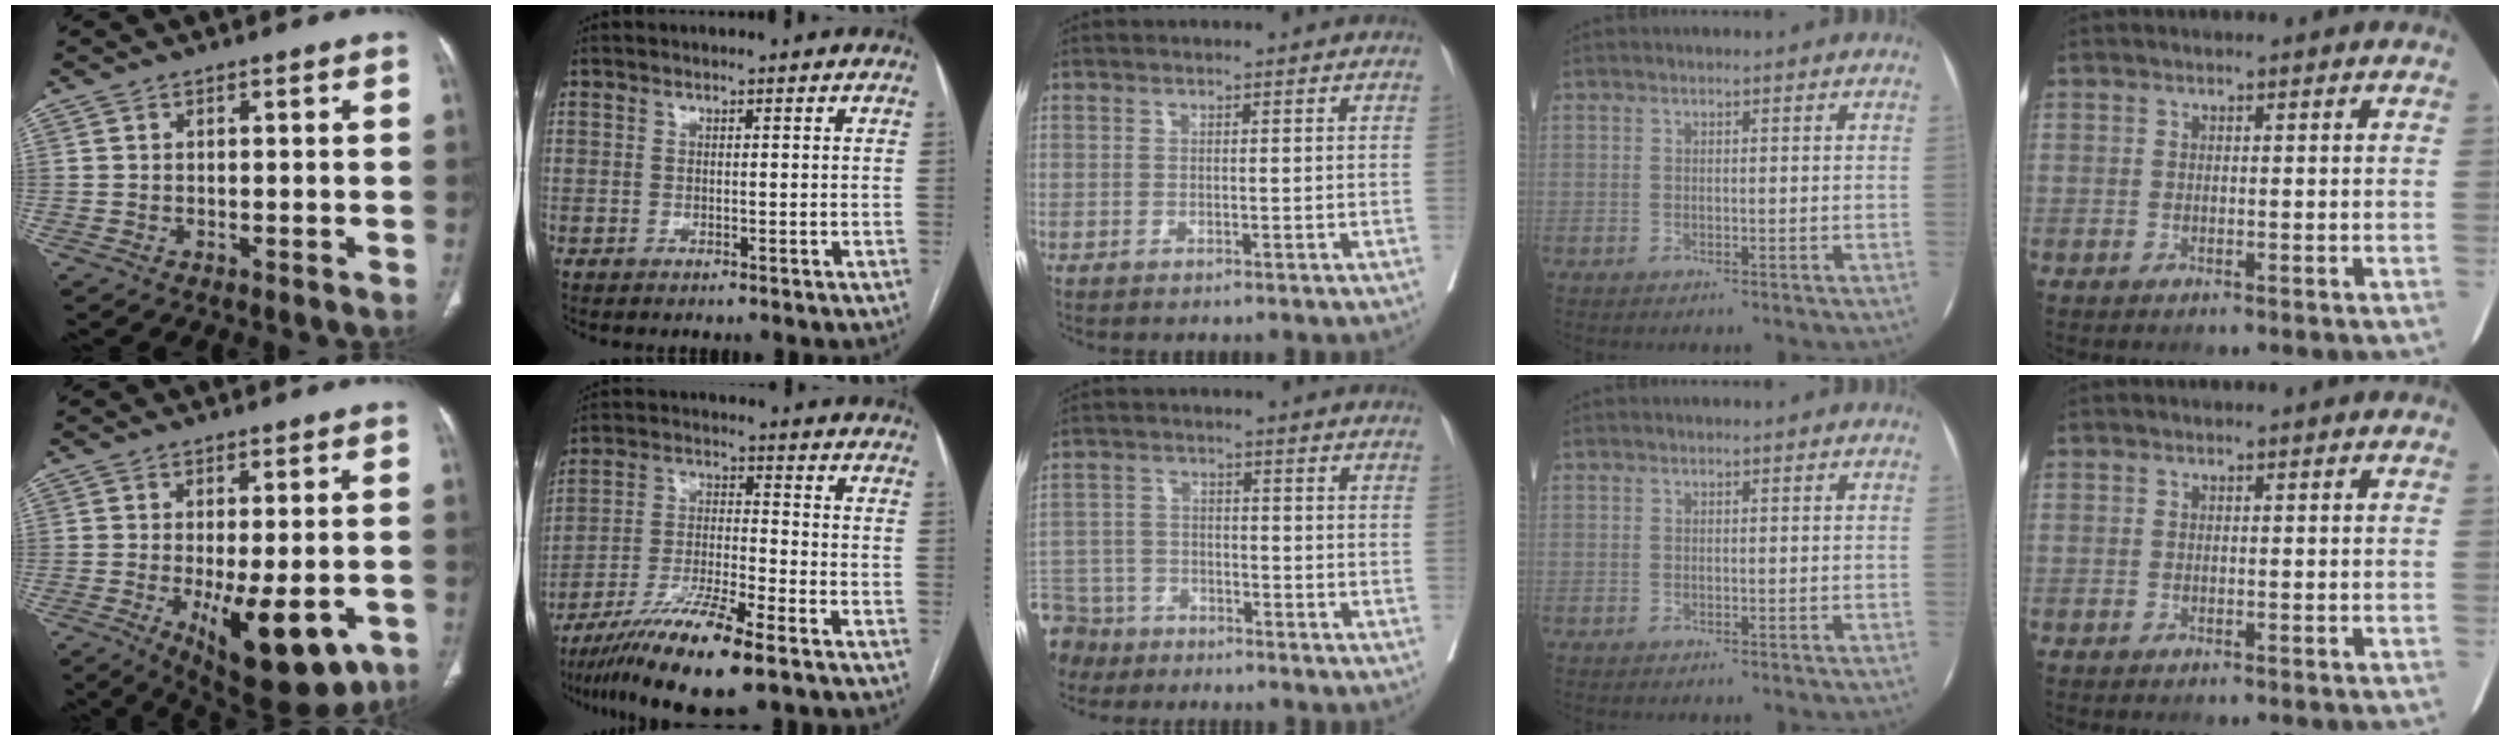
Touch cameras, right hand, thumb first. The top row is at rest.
{"thumb": {"total": 15.7, "force": [-5.6, 6.3, 13.2], "torque": [-0.161, -0.011, -0.062]}, "index": {"total": 13.1, "force": [-8.7, 1.0, 9.8], "torque": [-0.183, -0.030, -0.152]}, "middle": {"total": 10.4, "force": [-8.5, 5.8, 1.7], "torque": [-0.059, -0.001, -0.154]}}